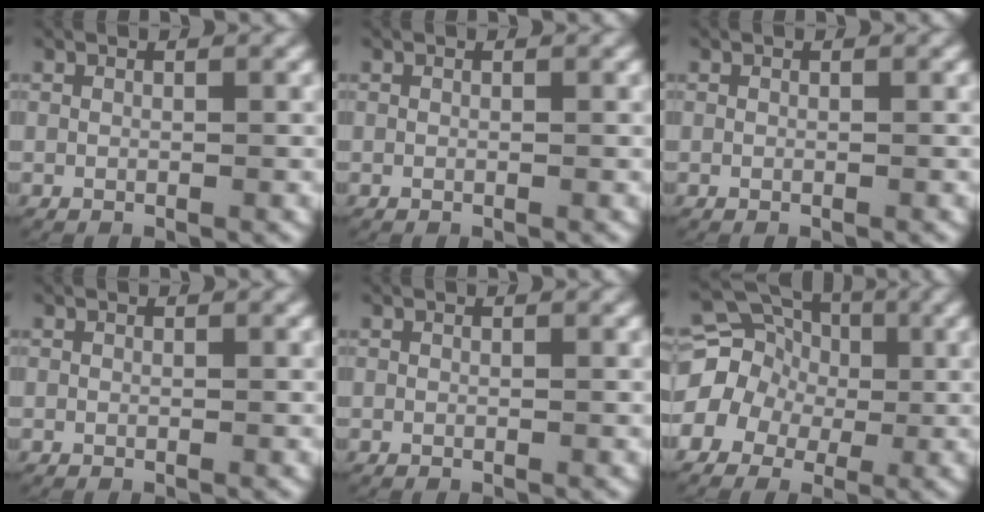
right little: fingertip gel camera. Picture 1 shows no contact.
{"total": 0.0}
{"total": 0.0}
{"total": 0.0}
{"total": 0.0}
{"total": 13.5, "force": [1.8, 12.1, 5.7], "torque": [-0.144, -0.019, 0.018]}